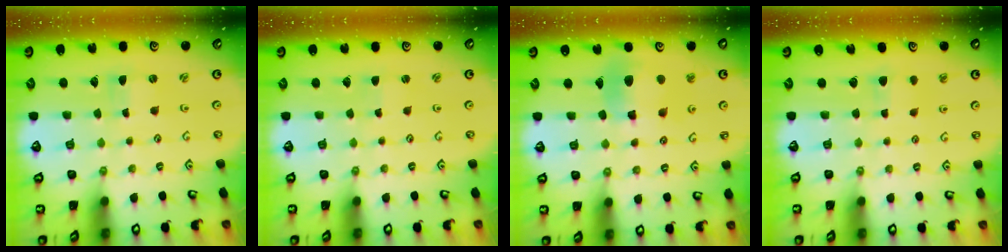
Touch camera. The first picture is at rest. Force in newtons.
{"total": 1.5, "press": 1.5, "slide": 0.3}
{"total": 11.2, "press": 11.1, "slide": 1.4}
{"total": 4.1, "press": 4.0, "slide": 0.8}